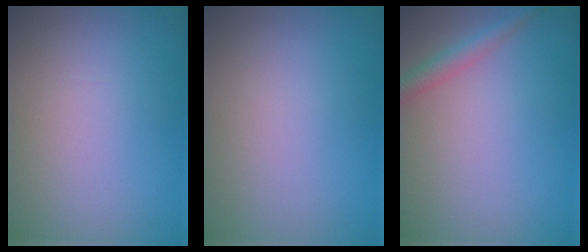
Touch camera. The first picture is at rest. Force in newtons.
{"total": 0.0}
{"total": 2.0, "press": 2.0, "slide": 0.0}